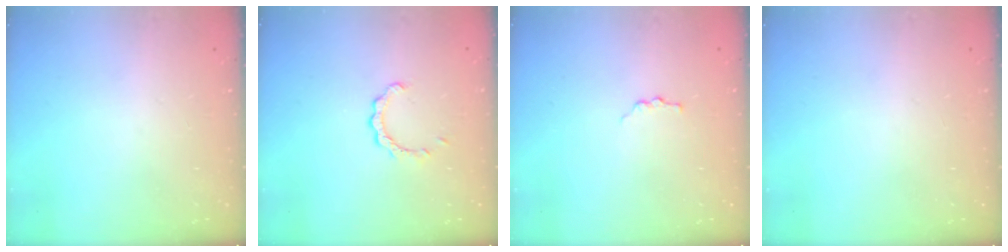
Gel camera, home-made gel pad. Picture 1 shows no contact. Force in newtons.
{"total": 2.7, "press": 2.7, "slide": 0.3}
{"total": 2.9, "press": 2.9, "slide": 0.3}
{"total": 0.0}